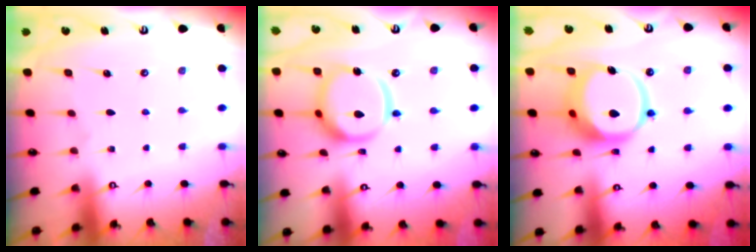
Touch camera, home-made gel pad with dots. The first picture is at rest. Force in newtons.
{"total": 15.5, "press": 15.4, "slide": 1.5}
{"total": 15.2, "press": 15.1, "slide": 1.8}